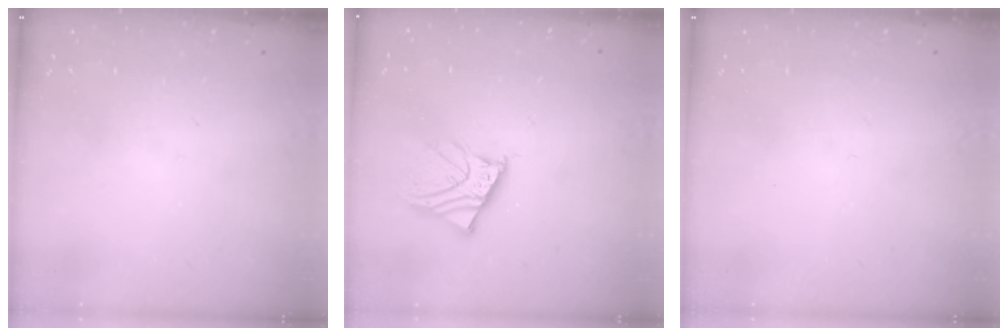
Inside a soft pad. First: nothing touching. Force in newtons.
{"total": 8.6, "press": 8.5, "slide": 1.3}
{"total": 0.0}